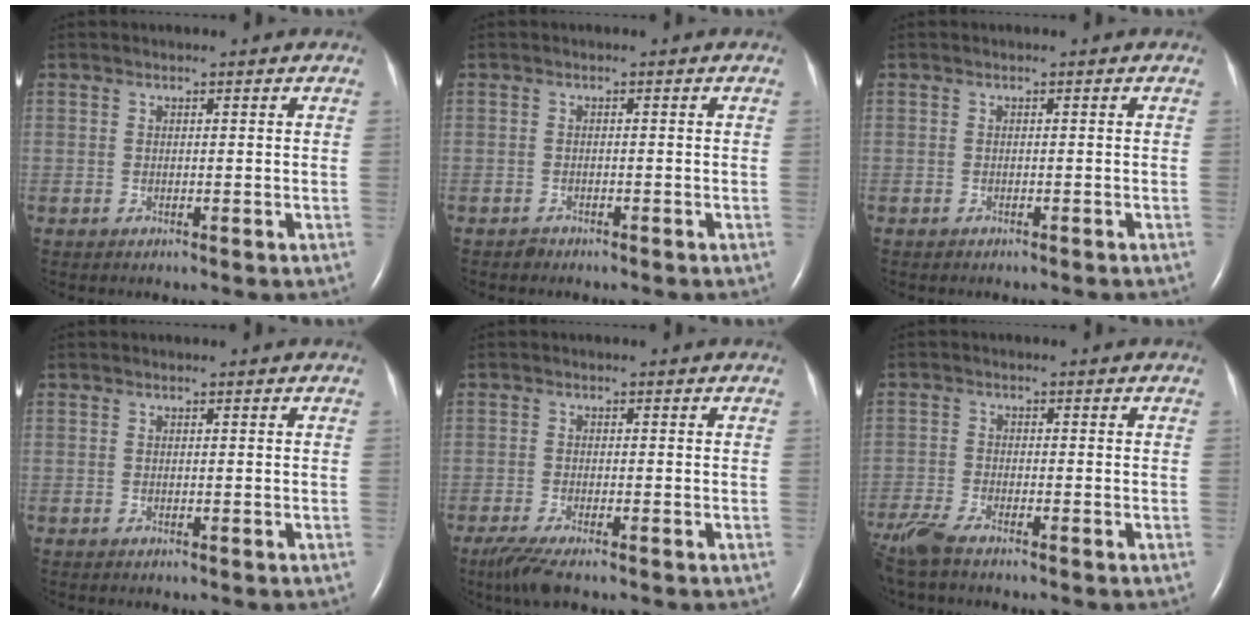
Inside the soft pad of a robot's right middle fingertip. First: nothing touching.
{"total": 0.8, "force": [-0.7, 0.3, -0.1], "torque": [-0.002, 0.000, -0.015]}
{"total": 1.5, "force": [-1.4, 0.3, 0.4], "torque": [-0.009, -0.003, -0.017]}
{"total": 0.0}
{"total": 4.3, "force": [-3.1, 0.5, 3.0], "torque": [-0.064, -0.014, -0.057]}
{"total": 5.5, "force": [-4.7, 0.7, 2.8], "torque": [-0.067, -0.019, -0.094]}